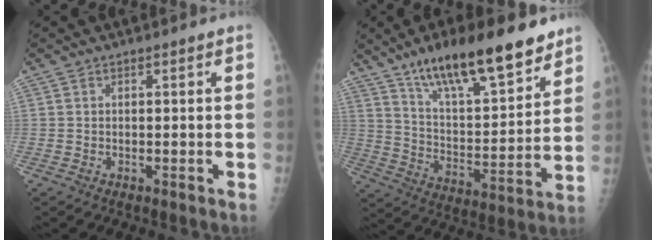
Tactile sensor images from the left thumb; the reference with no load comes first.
{"total": 21.4, "force": [14.8, 6.2, 14.1], "torque": [-0.196, -0.068, 0.248]}